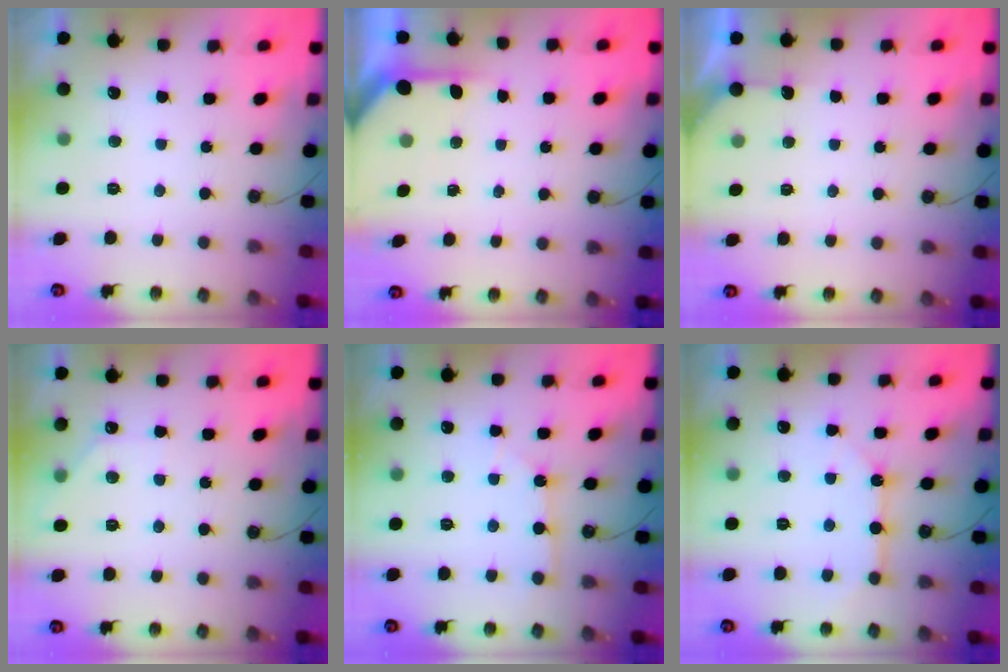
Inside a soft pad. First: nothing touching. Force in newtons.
{"total": 4.2, "press": 4.2, "slide": 0.4}
{"total": 2.3, "press": 2.3, "slide": 0.3}
{"total": 5.6, "press": 5.6, "slide": 0.3}
{"total": 2.2, "press": 2.2, "slide": 0.4}
{"total": 7.6, "press": 7.6, "slide": 0.7}